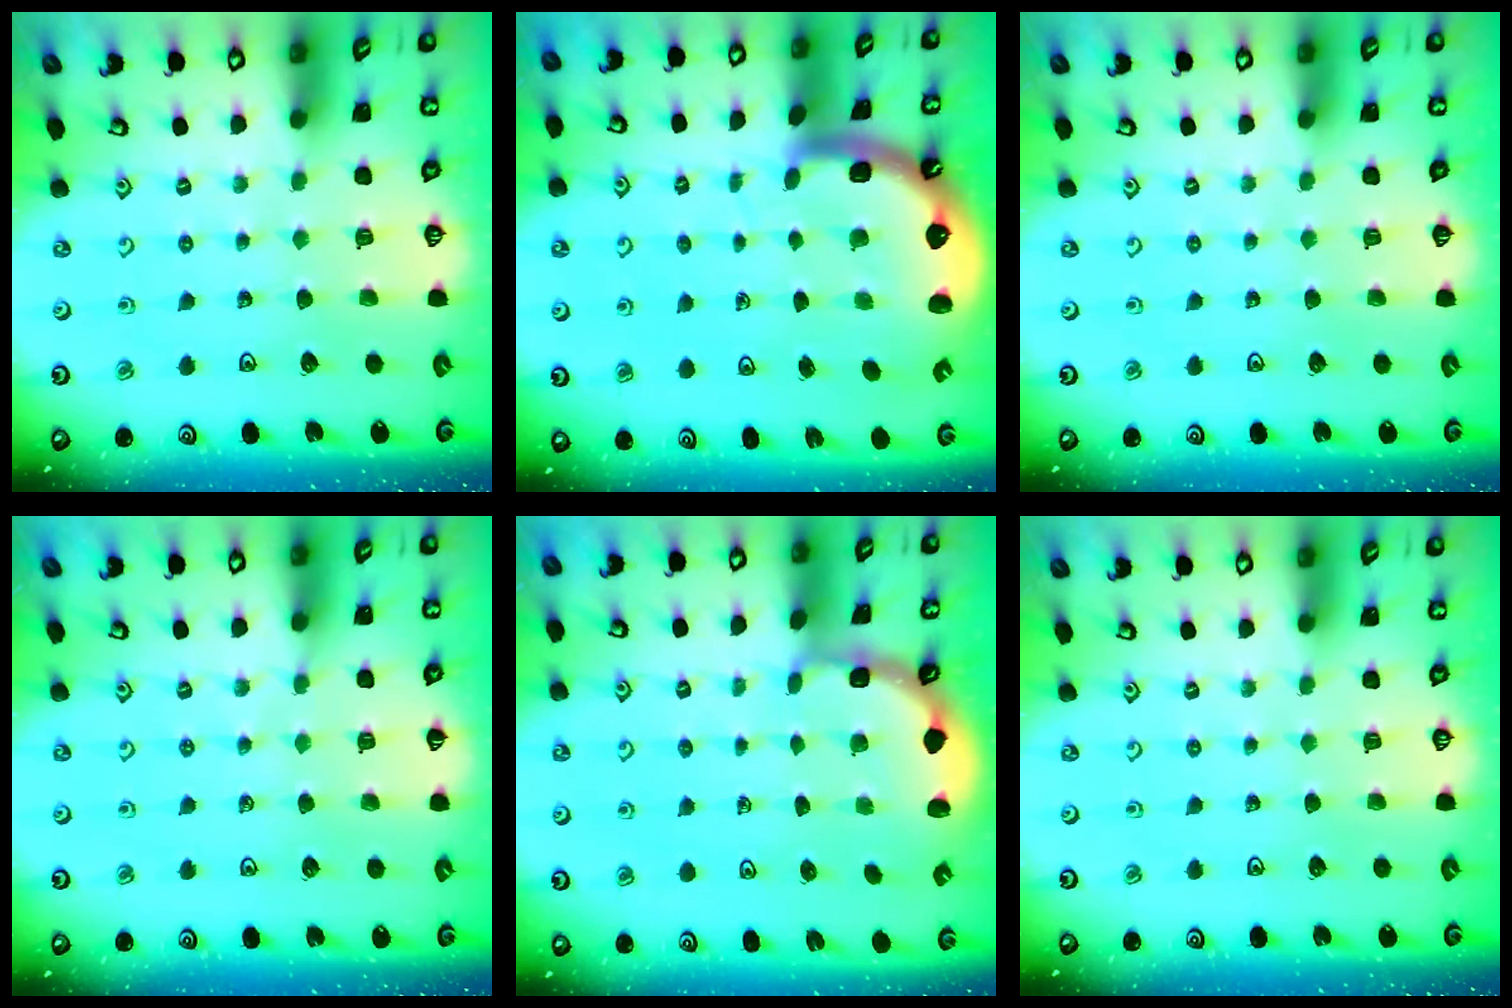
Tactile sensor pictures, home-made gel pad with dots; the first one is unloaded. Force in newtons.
{"total": 5.4, "press": 5.2, "slide": 1.4}
{"total": 0.0}
{"total": 3.3, "press": 3.3, "slide": 0.4}
{"total": 1.7, "press": 1.4, "slide": 0.9}
{"total": 0.0}